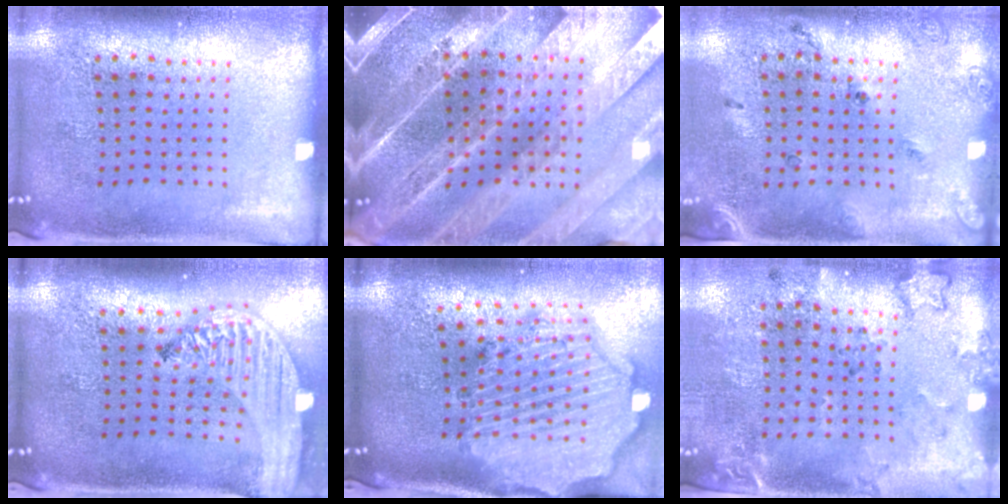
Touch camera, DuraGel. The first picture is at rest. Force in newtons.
{"total": 5.2, "press": 4.5, "slide": 2.6}
{"total": 1.7, "press": 1.1, "slide": 1.3}
{"total": 2.9, "press": 2.2, "slide": 1.8}
{"total": 3.8, "press": 3.1, "slide": 2.2}
{"total": 2.0, "press": 1.5, "slide": 1.4}